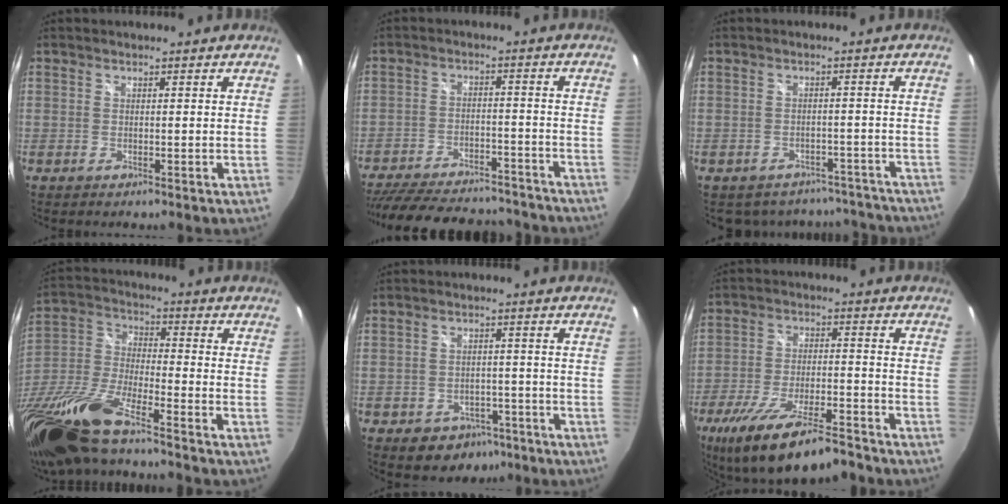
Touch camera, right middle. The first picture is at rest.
{"total": 25.9, "force": [-22.0, 8.9, 10.4], "torque": [-0.220, 0.007, -0.290]}
{"total": 12.9, "force": [-10.9, 6.4, 2.7], "torque": [-0.058, 0.024, -0.117]}
{"total": 20.1, "force": [-14.9, 3.4, 13.1], "torque": [-0.279, -0.043, -0.298]}
{"total": 7.2, "force": [-4.1, 5.5, 2.1], "torque": [-0.044, 0.016, -0.038]}
{"total": 18.5, "force": [-13.7, 5.0, 11.3], "torque": [-0.223, -0.037, -0.222]}